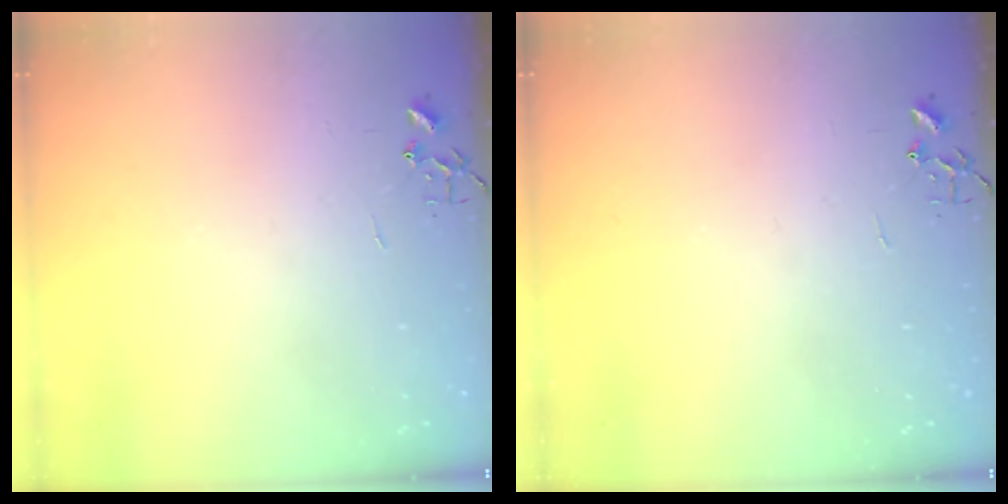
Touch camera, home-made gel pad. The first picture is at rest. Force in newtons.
{"total": 0.0}